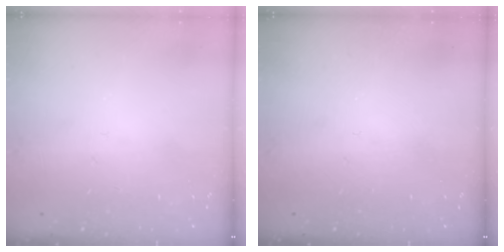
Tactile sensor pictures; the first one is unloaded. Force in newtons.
{"total": 0.0}